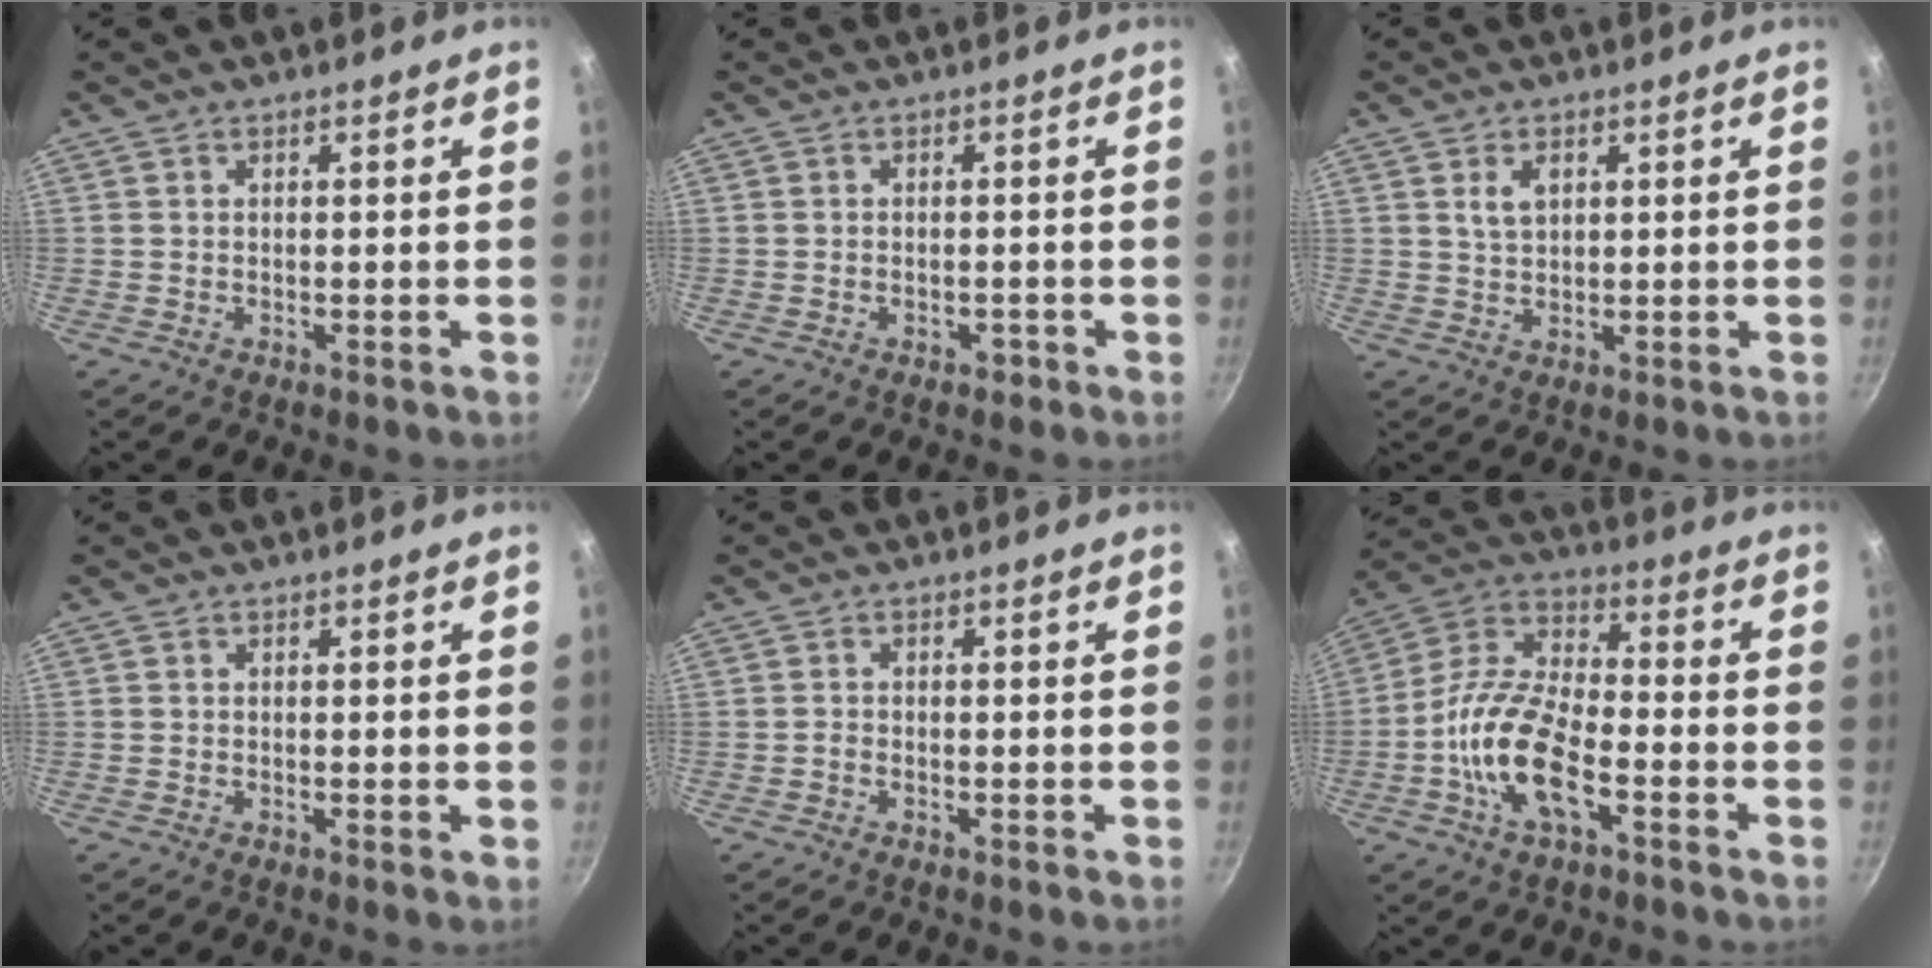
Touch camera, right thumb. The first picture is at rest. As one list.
[{"total": 1.3, "force": [-0.8, 0.8, 0.6], "torque": [-0.006, 0.009, -0.007]}, {"total": 5.4, "force": [1.2, 3.1, 4.2], "torque": [-0.069, 0.003, 0.024]}, {"total": 0.0}, {"total": 0.6, "force": [-0.4, 0.3, 0.2], "torque": [-0.005, 0.003, -0.012]}, {"total": 15.0, "force": [-5.0, 6.6, 12.4], "torque": [-0.232, 0.038, -0.112]}]